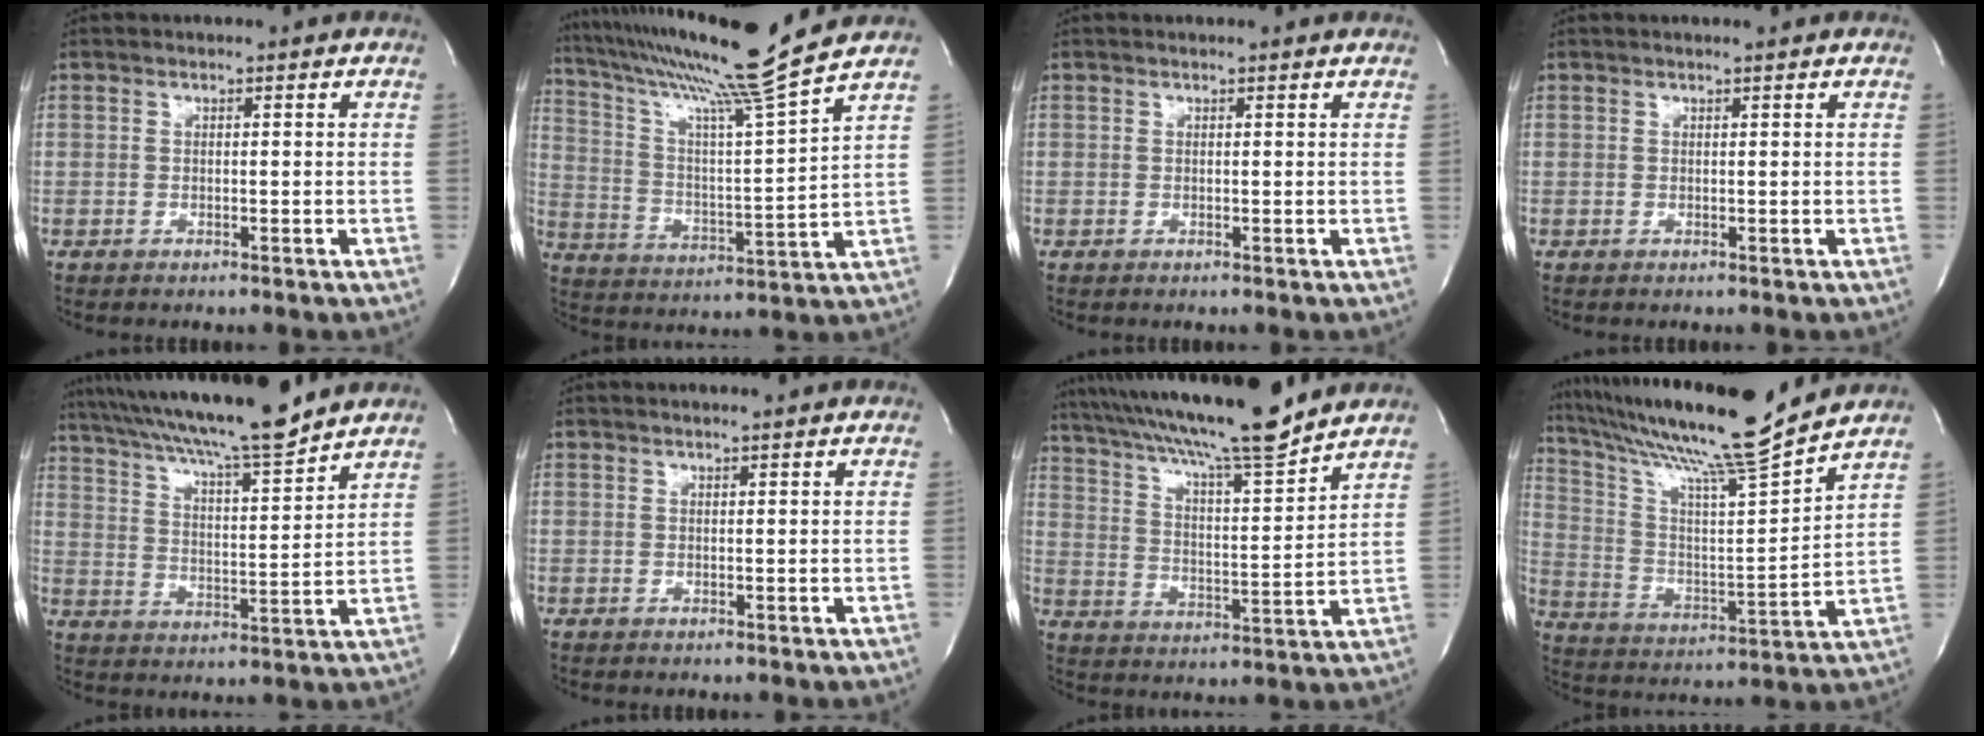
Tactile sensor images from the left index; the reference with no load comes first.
{"total": 17.4, "force": [14.8, -3.3, 8.6], "torque": [-0.155, -0.034, 0.237]}
{"total": 1.5, "force": [1.4, 0.0, 0.3], "torque": [-0.013, 0.007, 0.015]}
{"total": 1.0, "force": [0.8, -0.1, 0.4], "torque": [-0.008, 0.005, 0.015]}
{"total": 17.4, "force": [15.2, 0.1, 8.4], "torque": [-0.152, 0.004, 0.243]}
{"total": 1.6, "force": [1.4, -0.2, 0.7], "torque": [-0.011, 0.007, 0.022]}
{"total": 18.4, "force": [15.7, 0.3, 9.5], "torque": [-0.172, 0.004, 0.251]}
{"total": 19.0, "force": [16.7, -2.0, 8.9], "torque": [-0.172, -0.033, 0.275]}